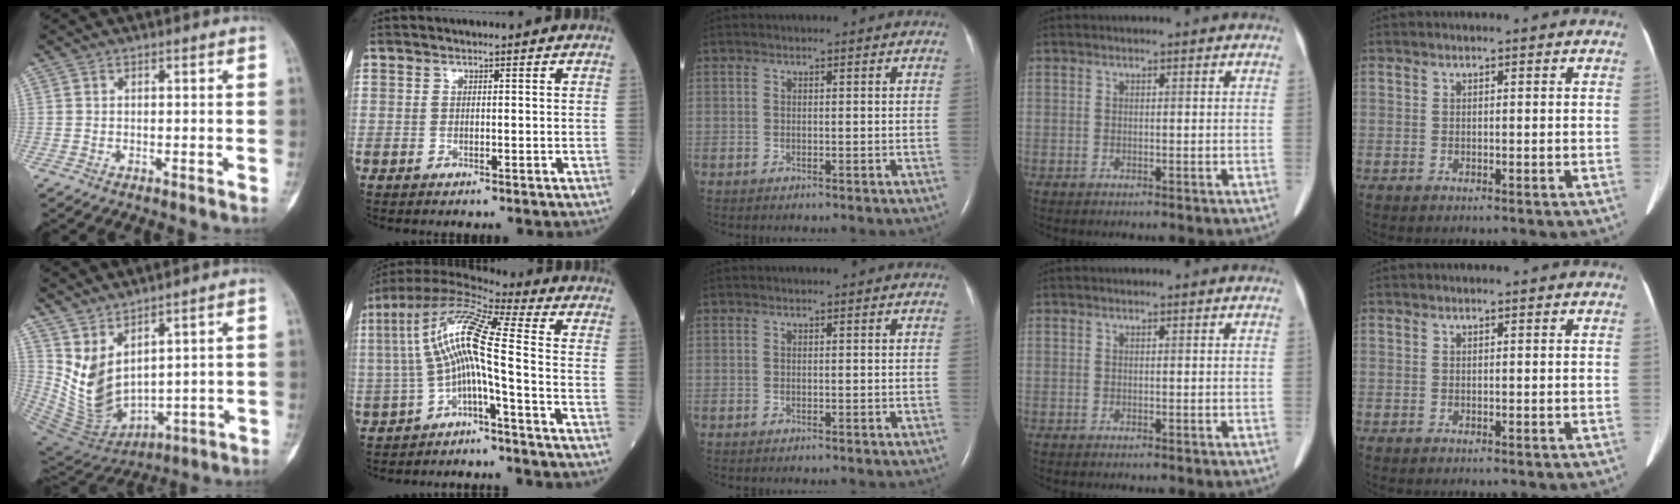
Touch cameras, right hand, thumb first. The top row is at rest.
{"thumb": {"total": 10.7, "force": [4.7, 5.3, 8.1], "torque": [-0.131, -0.046, 0.123]}, "index": {"total": 11.1, "force": [-1.5, 0.6, 11.0], "torque": [-0.223, 0.037, -0.035]}}